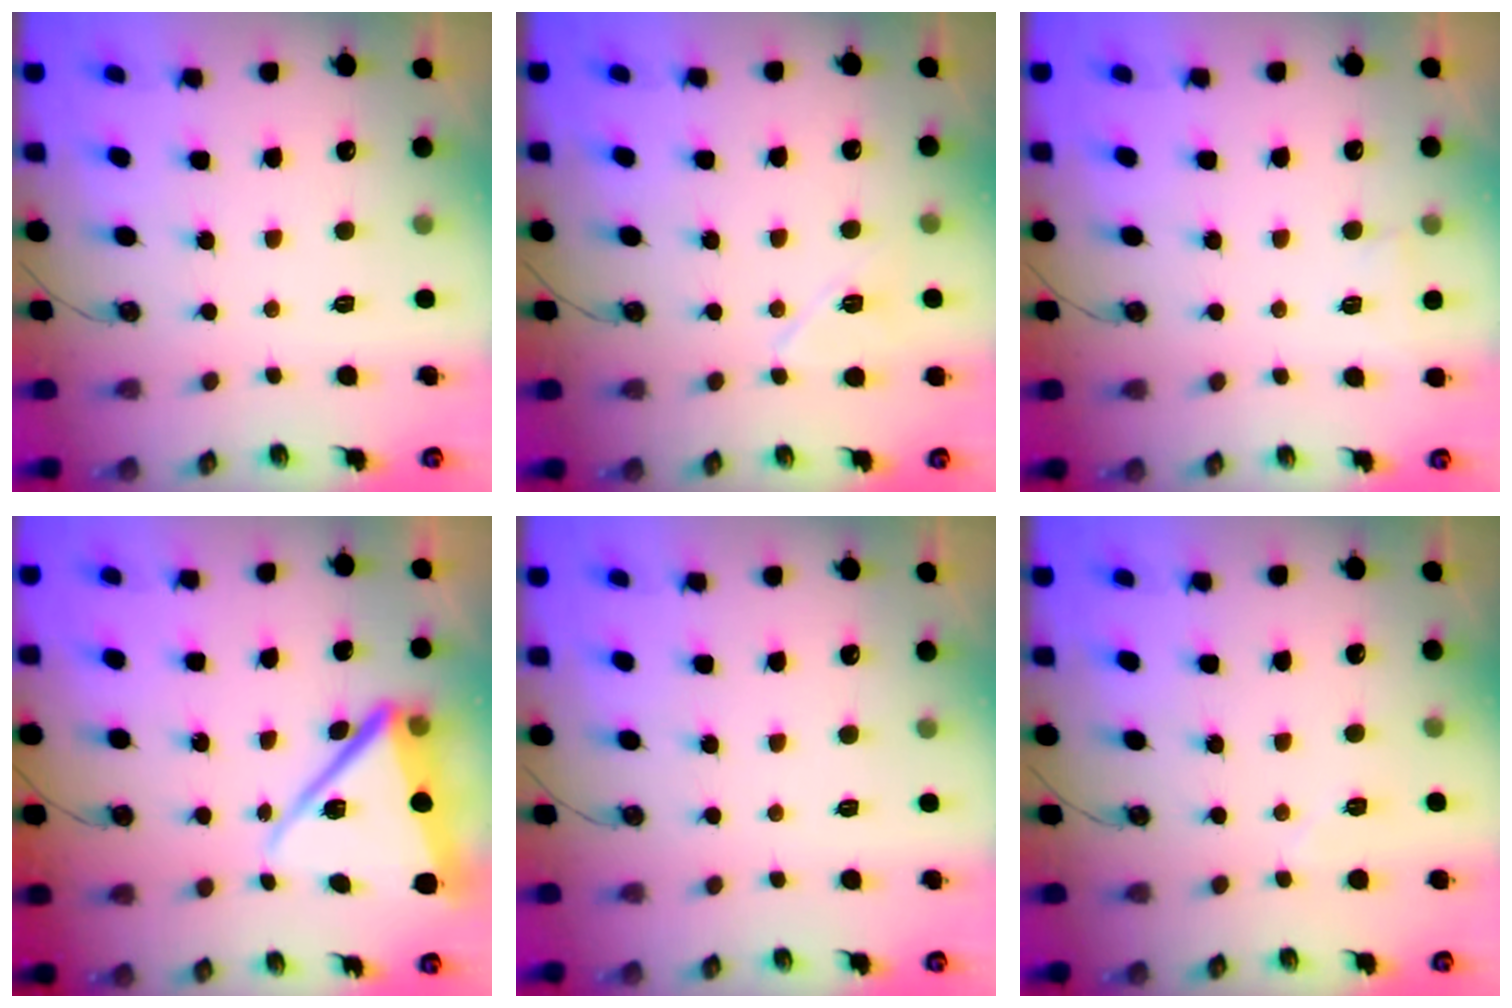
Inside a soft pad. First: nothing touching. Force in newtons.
{"total": 7.6, "press": 7.5, "slide": 1.1}
{"total": 2.6, "press": 2.4, "slide": 0.9}
{"total": 13.9, "press": 13.8, "slide": 1.5}
{"total": 0.0}
{"total": 4.3, "press": 3.9, "slide": 1.7}